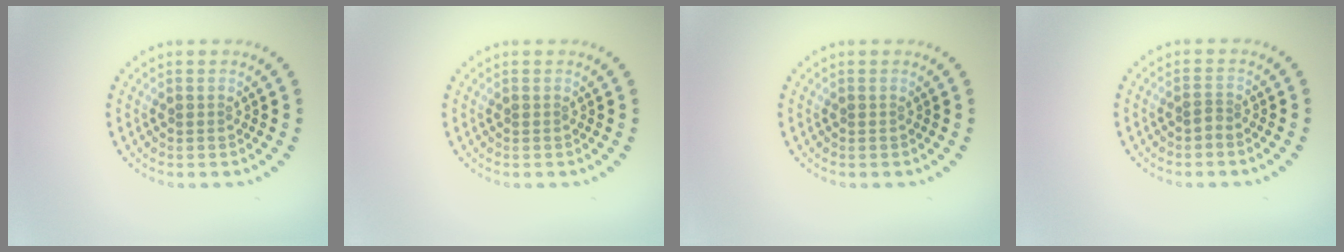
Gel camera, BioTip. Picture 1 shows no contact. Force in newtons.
{"total": 0.0}
{"total": 0.0}
{"total": 0.7, "press": 0.4, "slide": 0.6}